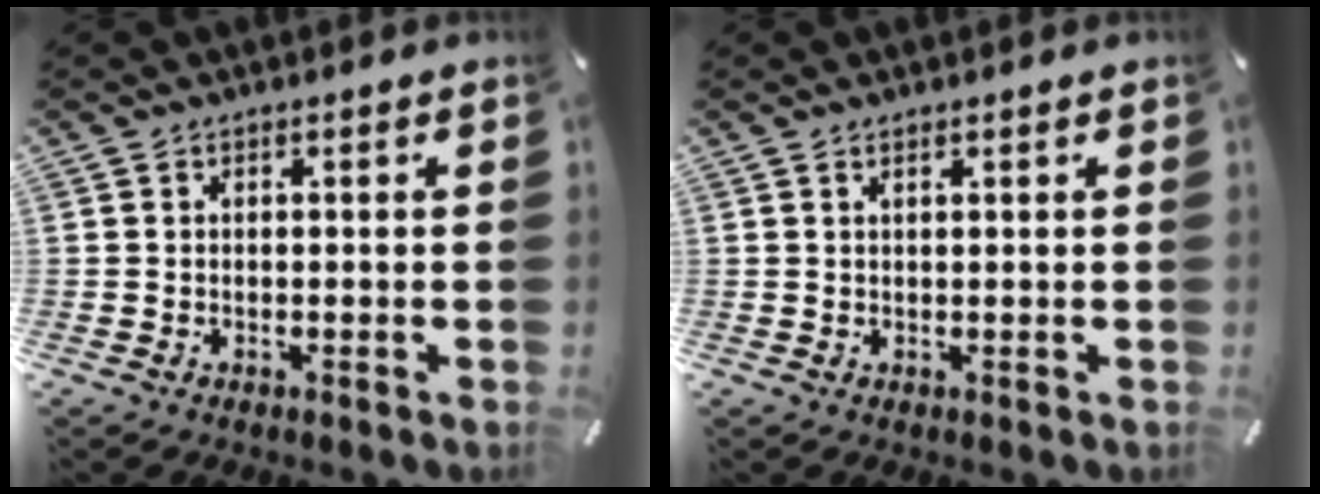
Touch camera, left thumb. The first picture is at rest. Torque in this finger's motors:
{"motor_torque": [-0.25, -0.20, -0.22, 0.18, -0.02]}